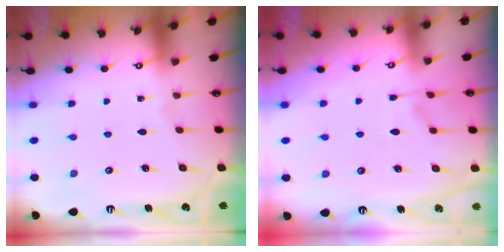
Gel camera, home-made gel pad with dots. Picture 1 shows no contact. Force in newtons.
{"total": 1.3, "press": 0.0, "slide": 1.3}